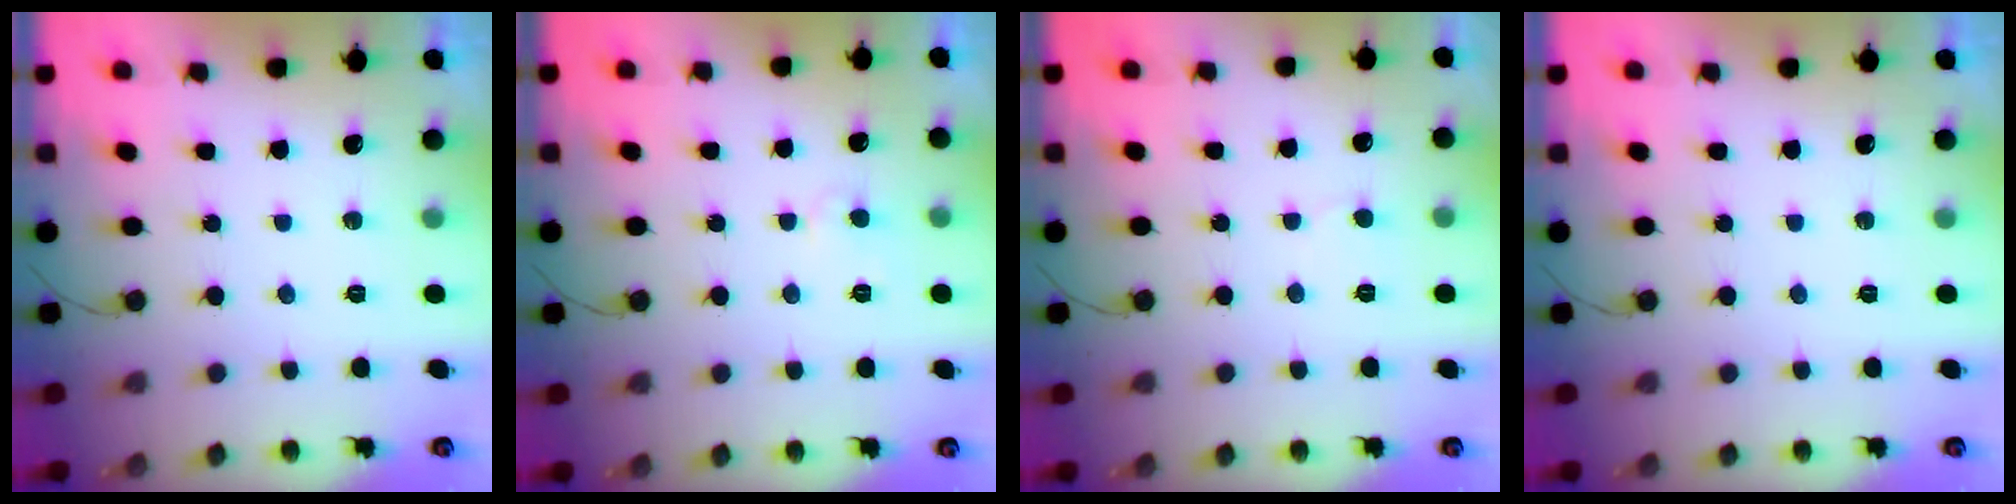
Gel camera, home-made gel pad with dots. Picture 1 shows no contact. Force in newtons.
{"total": 3.9, "press": 3.8, "slide": 0.5}
{"total": 3.5, "press": 3.5, "slide": 0.4}
{"total": 0.0}